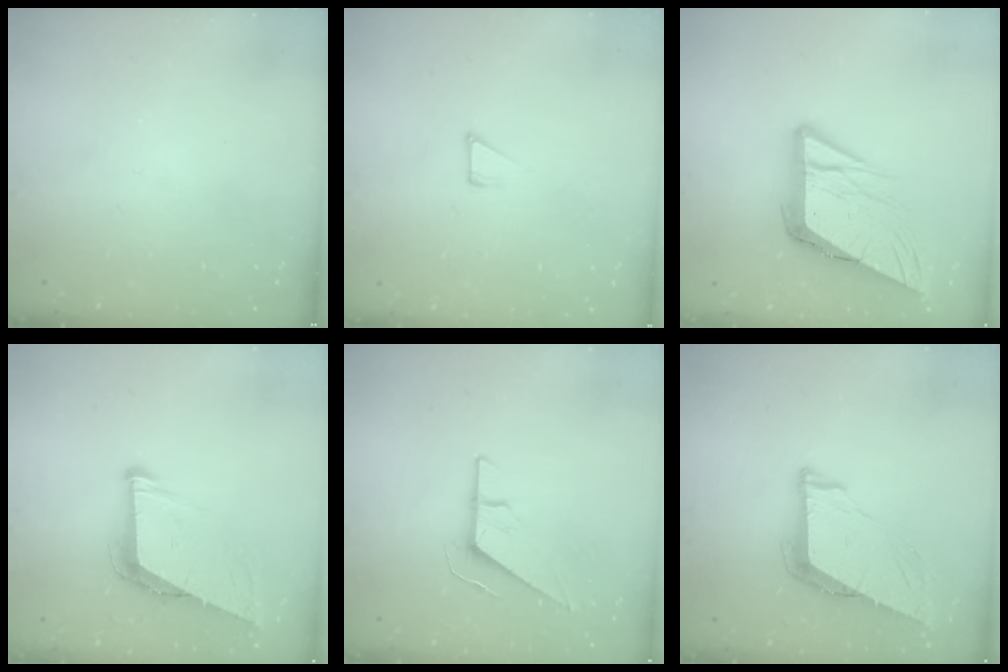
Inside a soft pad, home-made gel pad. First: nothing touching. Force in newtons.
{"total": 4.8, "press": 4.8, "slide": 0.4}
{"total": 12.9, "press": 12.7, "slide": 2.0}
{"total": 9.3, "press": 8.9, "slide": 2.7}
{"total": 9.2, "press": 9.1, "slide": 0.9}
{"total": 9.0, "press": 8.6, "slide": 2.9}